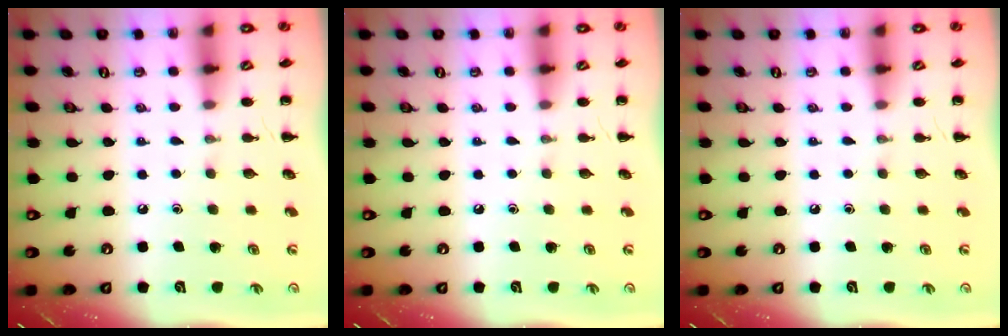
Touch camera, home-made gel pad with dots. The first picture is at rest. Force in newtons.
{"total": 0.0}
{"total": 0.0}